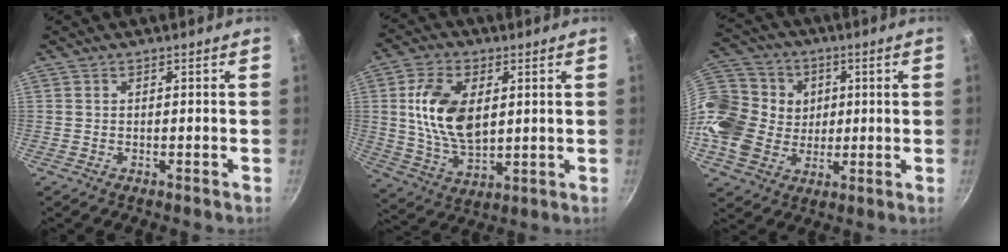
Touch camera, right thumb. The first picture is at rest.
{"total": 14.0, "force": [2.8, 8.2, 11.0], "torque": [-0.192, -0.013, 0.058]}
{"total": 19.7, "force": [2.4, 17.0, 9.7], "torque": [-0.193, 0.019, 0.047]}